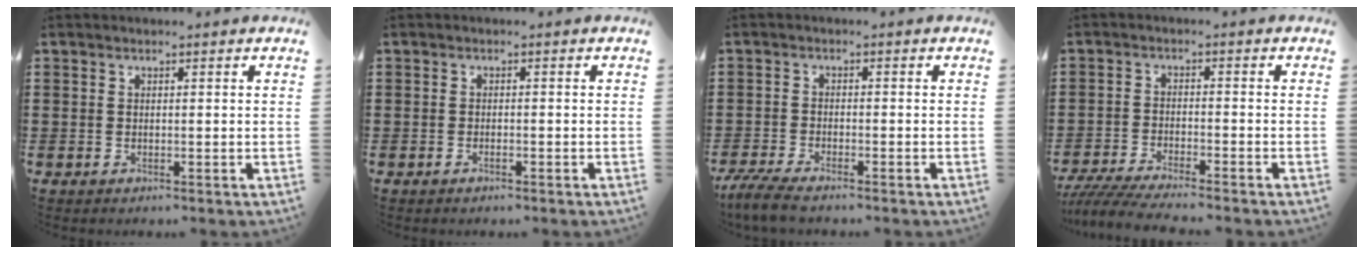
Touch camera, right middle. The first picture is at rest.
{"total": 0.8, "force": [-0.5, 0.1, 0.6], "torque": [-0.014, -0.006, -0.008]}
{"total": 3.7, "force": [-3.2, 0.1, 1.7], "torque": [-0.050, -0.012, -0.068]}
{"total": 4.5, "force": [-4.2, -0.1, 1.6], "torque": [-0.048, -0.016, -0.086]}